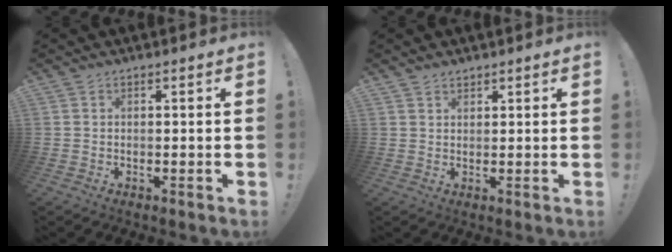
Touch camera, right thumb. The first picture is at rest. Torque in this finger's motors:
{"motor_torque": [-0.33, -0.31, -0.28, -0.18, 0.03]}